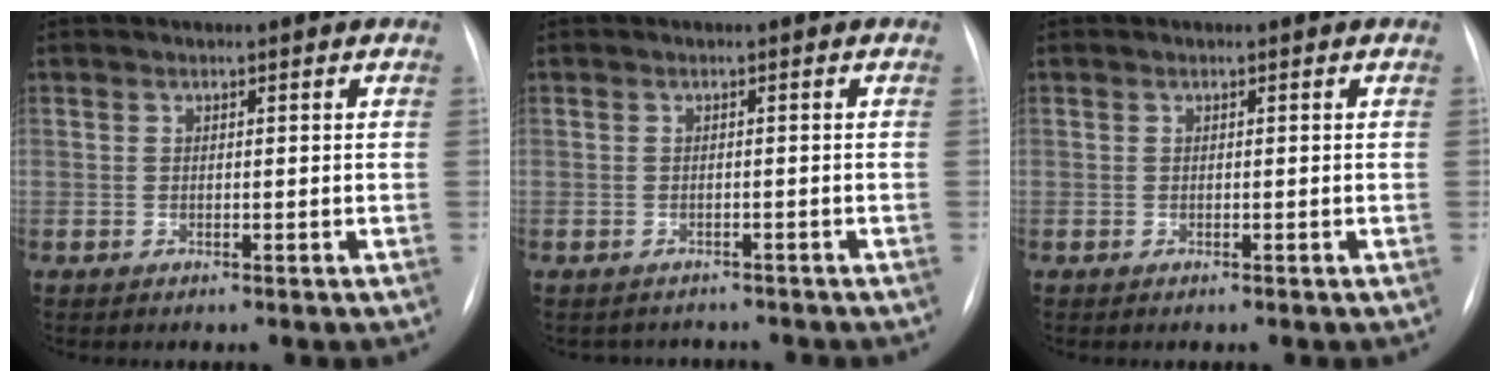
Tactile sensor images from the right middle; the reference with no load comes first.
{"total": 3.3, "force": [-3.0, 1.3, -0.1], "torque": [0.003, 0.006, -0.038]}
{"total": 0.0}